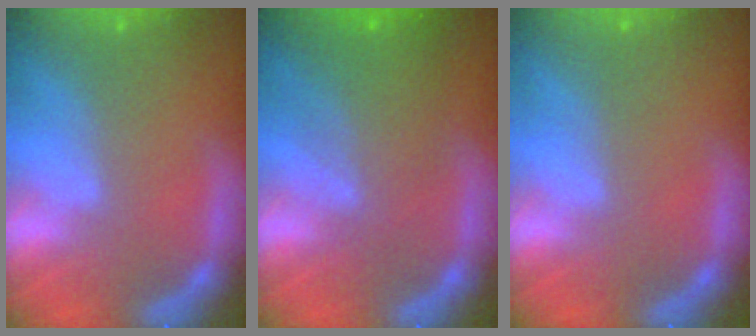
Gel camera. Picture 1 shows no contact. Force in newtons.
{"total": 6.1}
{"total": 0.0}